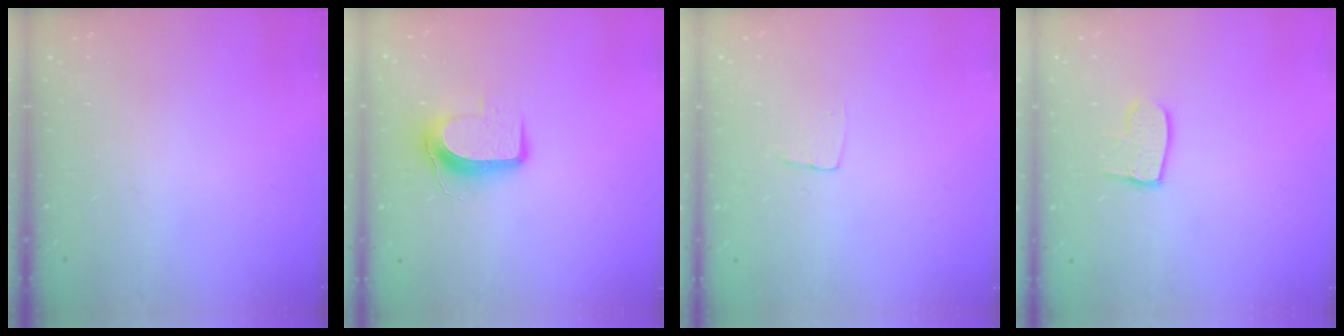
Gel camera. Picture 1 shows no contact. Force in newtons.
{"total": 8.7, "press": 8.6, "slide": 0.7}
{"total": 3.2, "press": 3.2, "slide": 0.2}
{"total": 7.7, "press": 7.7, "slide": 0.7}